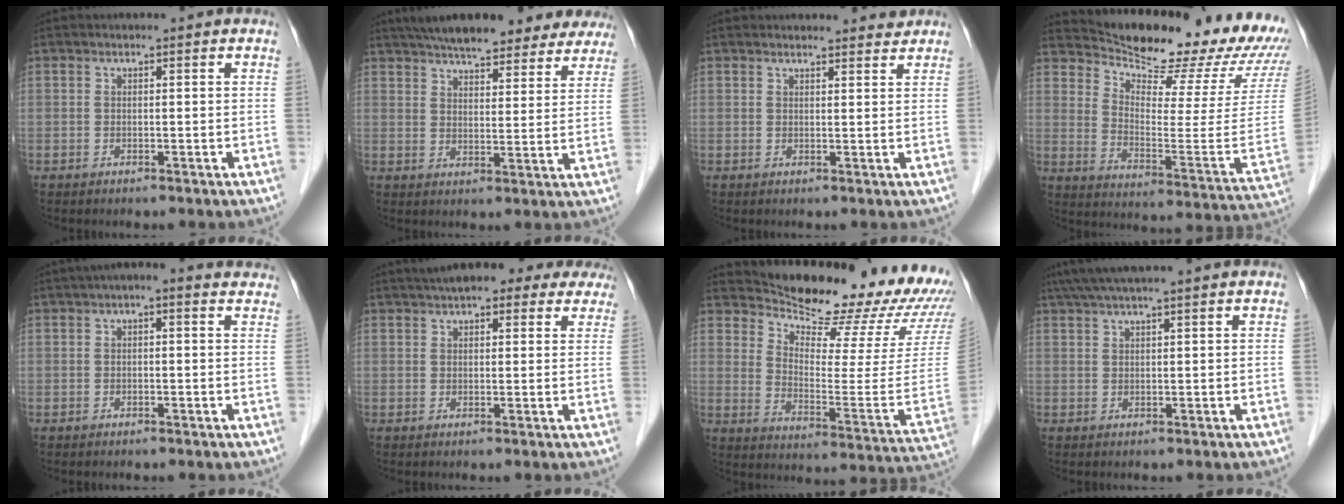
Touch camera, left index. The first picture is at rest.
{"total": 21.2, "force": [18.1, 5.7, 9.3], "torque": [-0.140, 0.024, 0.232]}
{"total": 5.2, "force": [5.1, 0.8, 0.6], "torque": [-0.003, 0.007, 0.052]}
{"total": 24.5, "force": [22.4, 3.4, 9.2], "torque": [-0.149, -0.092, 0.292]}
{"total": 5.5, "force": [3.9, 1.6, 3.5], "torque": [-0.049, 0.035, 0.041]}
{"total": 13.8, "force": [11.3, 4.5, 6.4], "torque": [-0.071, 0.043, 0.136]}
{"total": 23.1, "force": [21.5, 3.3, 7.8], "torque": [-0.124, -0.097, 0.273]}
{"total": 6.1, "force": [5.0, -1.1, 3.4], "torque": [-0.054, 0.033, 0.083]}